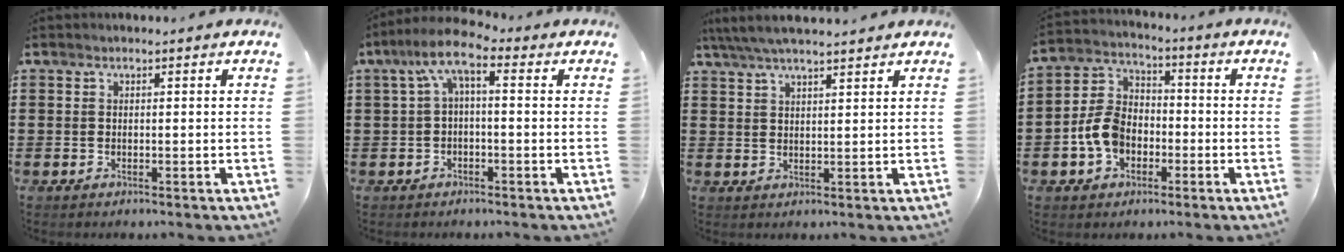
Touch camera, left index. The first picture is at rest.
{"total": 5.3, "force": [0.1, 1.7, 5.0], "torque": [-0.114, -0.011, -0.008]}
{"total": 4.6, "force": [4.0, 0.5, 2.4], "torque": [-0.055, -0.005, 0.072]}
{"total": 7.5, "force": [-2.6, 5.5, 4.4], "torque": [-0.120, 0.011, -0.056]}